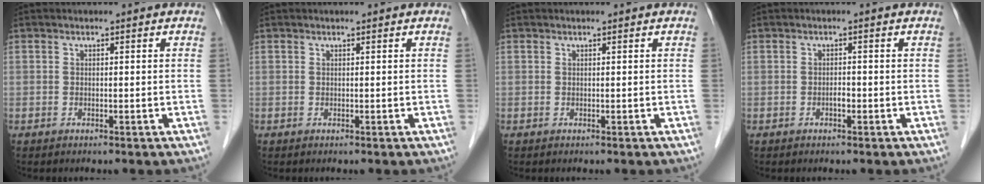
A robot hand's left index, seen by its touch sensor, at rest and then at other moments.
{"total": 0.0}
{"total": 0.0}
{"total": 0.9, "force": [-0.5, 0.3, 0.7], "torque": [-0.012, 0.002, -0.009]}